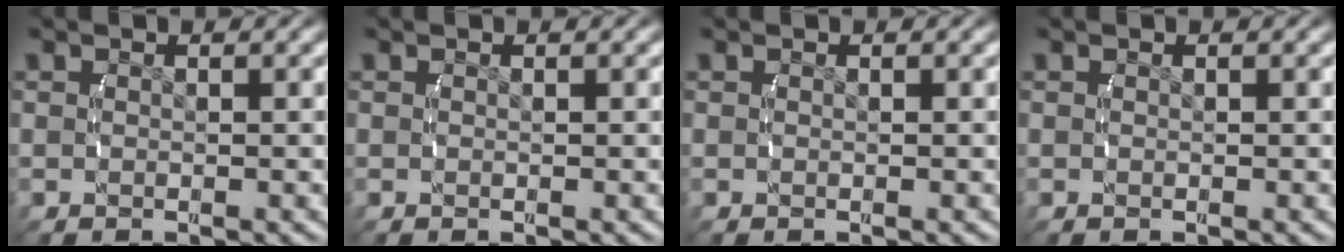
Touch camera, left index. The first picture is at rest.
{"total": 0.0}
{"total": 0.0}
{"total": 0.0}